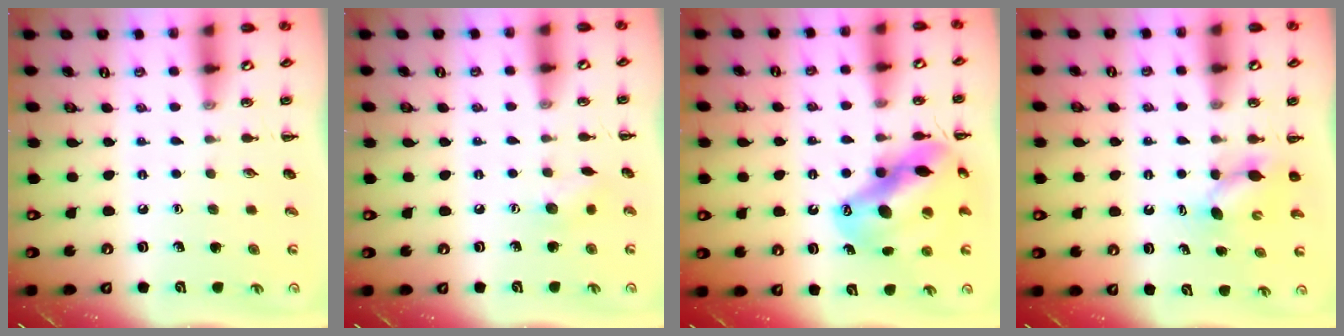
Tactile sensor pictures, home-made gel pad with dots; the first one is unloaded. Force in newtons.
{"total": 6.5, "press": 6.4, "slide": 1.1}
{"total": 16.7, "press": 16.0, "slide": 4.6}
{"total": 4.4, "press": 4.3, "slide": 0.6}